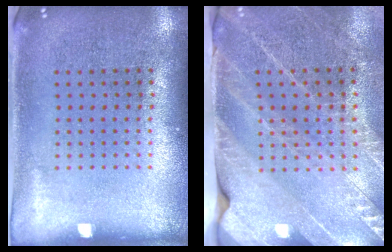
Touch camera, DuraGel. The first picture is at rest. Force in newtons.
{"total": 2.7, "press": 2.6, "slide": 0.7}